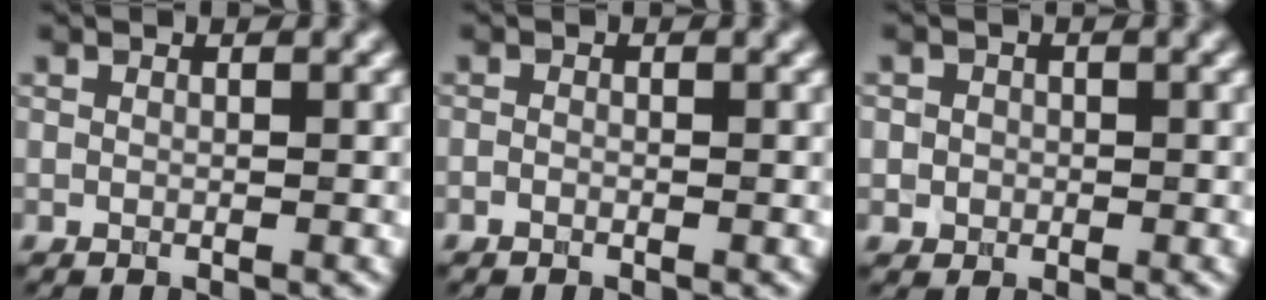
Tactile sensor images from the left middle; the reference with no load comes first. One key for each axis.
{"total": 0.5, "fx": -0.4, "fy": 0.2, "fz": 0.2, "tx": -0.002, "ty": -0.002, "tz": -0.009}
{"total": 1.7, "fx": 0.1, "fy": 1.6, "fz": 0.4, "tx": 0.012, "ty": 0.003, "tz": -0.007}